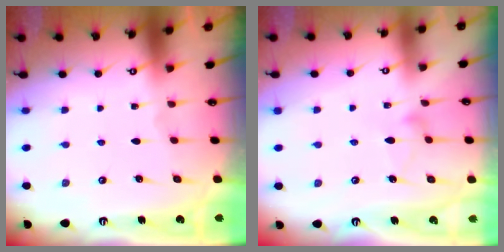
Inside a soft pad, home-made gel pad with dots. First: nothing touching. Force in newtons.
{"total": 7.9, "press": 7.9, "slide": 0.5}